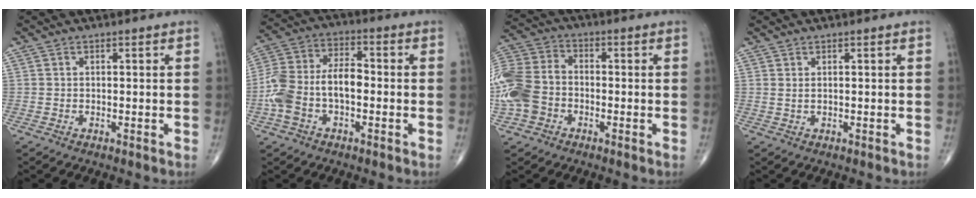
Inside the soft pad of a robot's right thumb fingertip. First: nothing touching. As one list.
[{"total": 12.6, "force": [-2.3, 7.1, 10.2], "torque": [-0.217, 0.040, -0.049]}, {"total": 13.6, "force": [-3.1, 10.4, 8.2], "torque": [-0.194, 0.029, -0.065]}, {"total": 1.0, "force": [0.5, 0.2, 0.8], "torque": [-0.019, 0.000, 0.013]}]